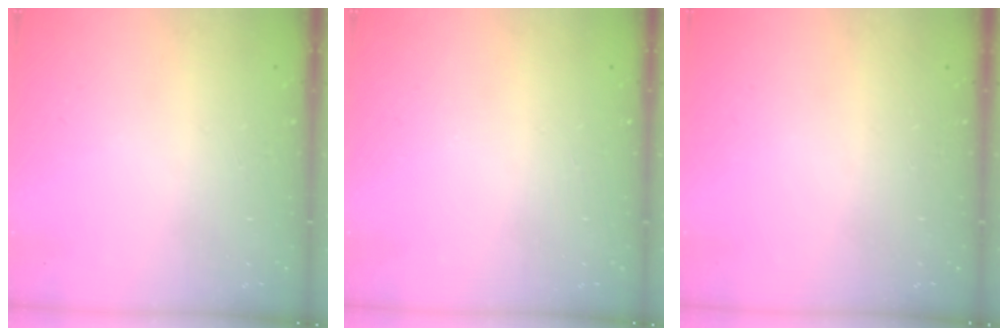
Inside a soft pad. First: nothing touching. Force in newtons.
{"total": 0.0}
{"total": 0.0}